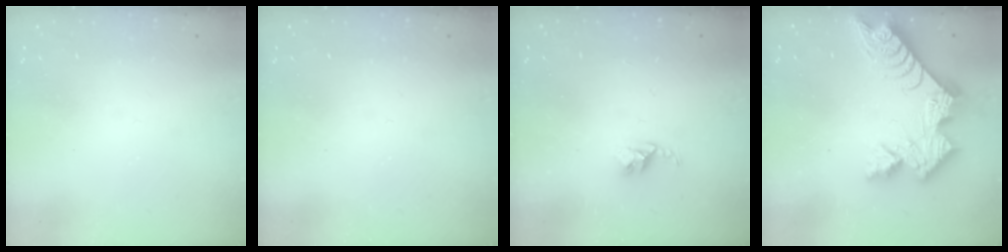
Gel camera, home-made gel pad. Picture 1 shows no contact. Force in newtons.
{"total": 0.0}
{"total": 2.8, "press": 2.7, "slide": 0.4}
{"total": 13.7, "press": 13.7, "slide": 1.1}